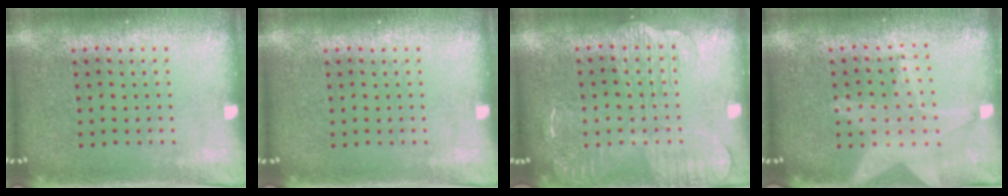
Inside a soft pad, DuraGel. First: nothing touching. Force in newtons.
{"total": 0.0}
{"total": 2.0, "press": 2.0, "slide": 0.4}
{"total": 1.9, "press": 1.6, "slide": 1.0}